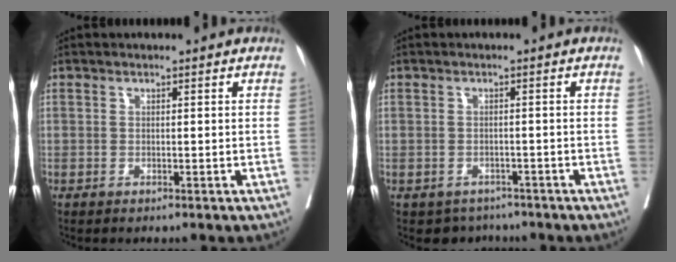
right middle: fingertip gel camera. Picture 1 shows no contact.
{"total": 4.1, "force": [-3.3, 2.4, 0.1], "torque": [0.002, 0.009, -0.045]}